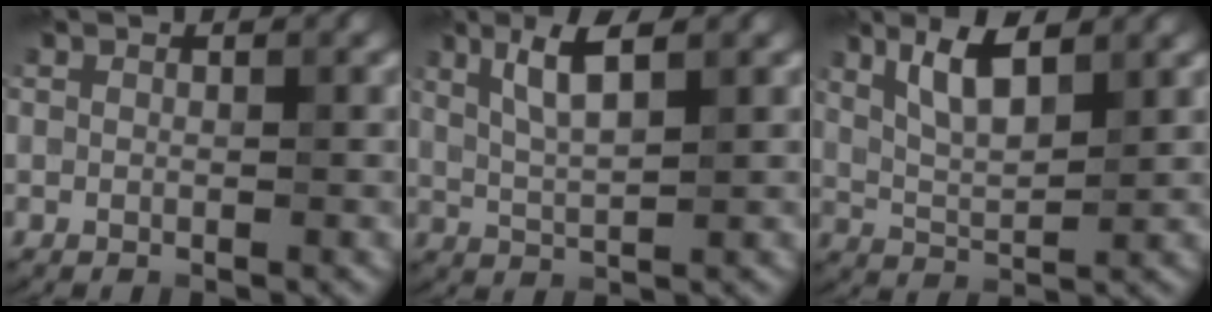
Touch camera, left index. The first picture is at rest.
{"total": 3.5, "force": [1.8, 0.6, 3.0], "torque": [-0.060, 0.009, 0.034]}
{"total": 4.2, "force": [2.4, 1.2, 3.2], "torque": [-0.069, 0.007, 0.046]}